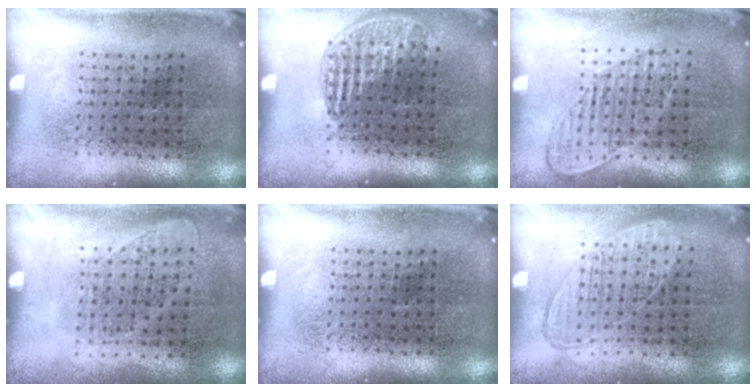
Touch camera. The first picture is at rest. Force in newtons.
{"total": 1.2, "press": 1.0, "slide": 0.6}
{"total": 1.2, "press": 1.1, "slide": 0.5}
{"total": 1.0, "press": 0.9, "slide": 0.4}
{"total": 0.0}
{"total": 0.9, "press": 0.8, "slide": 0.3}